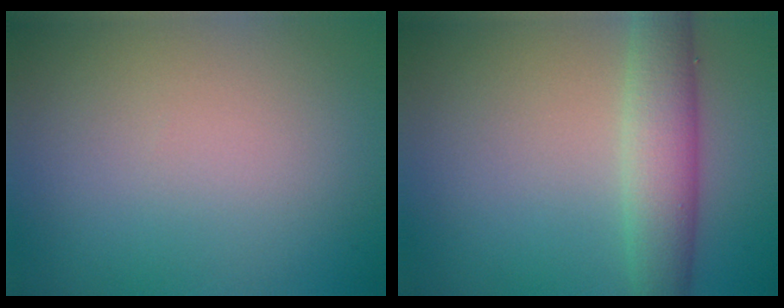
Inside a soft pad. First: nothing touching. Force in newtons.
{"total": 4.6, "press": 4.6, "slide": 0.1}